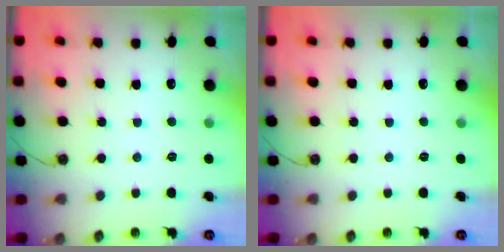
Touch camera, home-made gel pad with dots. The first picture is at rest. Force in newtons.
{"total": 0.0}